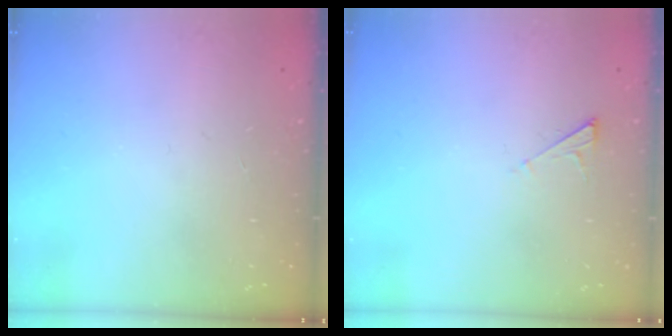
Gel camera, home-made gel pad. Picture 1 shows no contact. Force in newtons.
{"total": 2.5, "press": 2.4, "slide": 0.3}